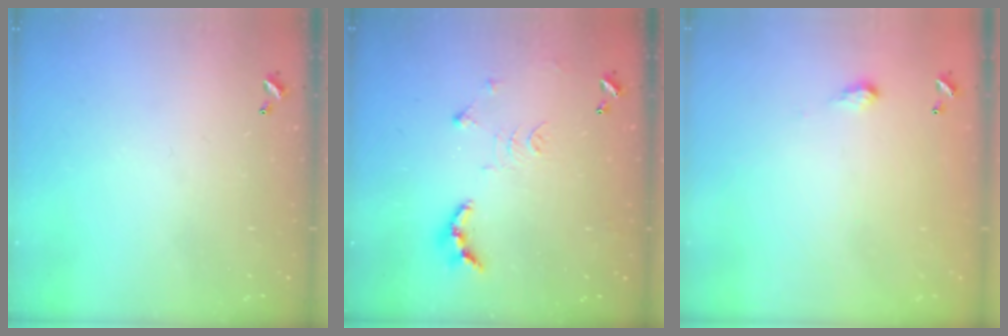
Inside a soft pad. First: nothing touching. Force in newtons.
{"total": 10.3, "press": 10.2, "slide": 1.0}
{"total": 2.0, "press": 2.0, "slide": 0.3}